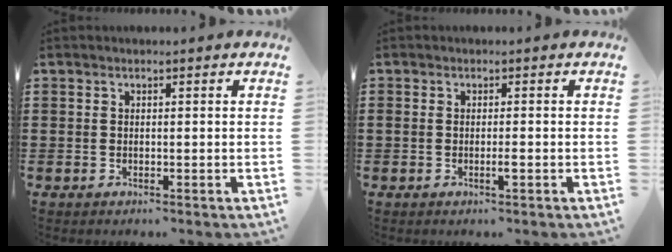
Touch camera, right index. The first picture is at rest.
{"total": 1.6, "force": [-0.6, 0.1, 1.4], "torque": [-0.025, -0.001, -0.012]}